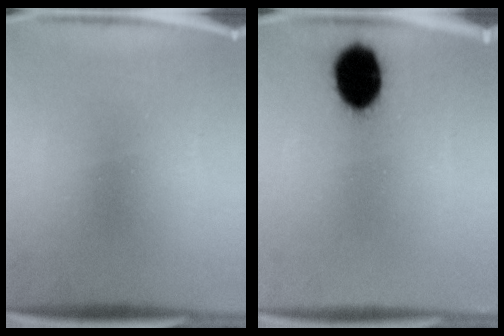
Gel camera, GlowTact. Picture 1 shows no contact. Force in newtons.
{"total": 12.3}